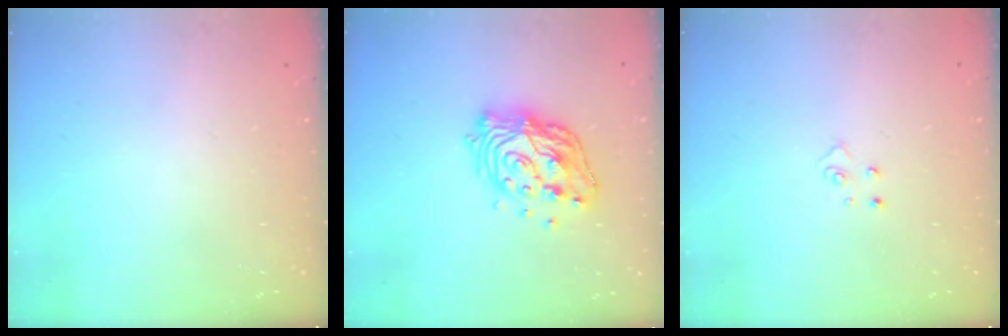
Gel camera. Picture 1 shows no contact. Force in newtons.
{"total": 18.0, "press": 17.9, "slide": 1.6}
{"total": 4.3, "press": 4.3, "slide": 0.4}